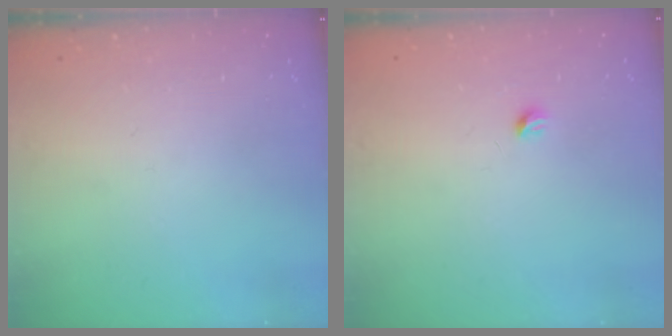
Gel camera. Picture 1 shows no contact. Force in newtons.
{"total": 3.2, "press": 3.1, "slide": 0.5}